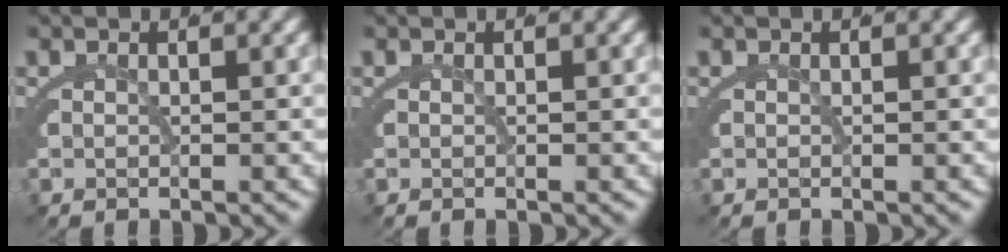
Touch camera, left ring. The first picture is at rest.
{"total": 0.0}
{"total": 0.0}